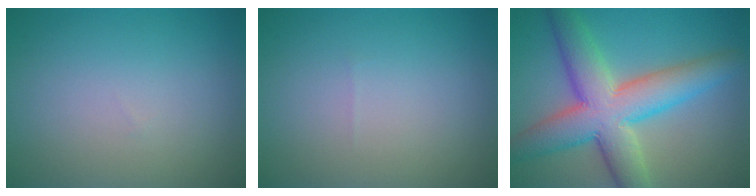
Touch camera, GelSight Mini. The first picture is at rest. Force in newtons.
{"total": 0.0}
{"total": 9.5, "press": 9.5, "slide": 0.2}